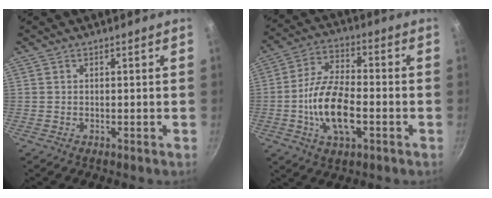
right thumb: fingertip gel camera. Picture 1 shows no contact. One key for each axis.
{"total": 13.6, "fx": -3.3, "fy": 6.5, "fz": 11.5, "tx": -0.210, "ty": 0.027, "tz": -0.068}